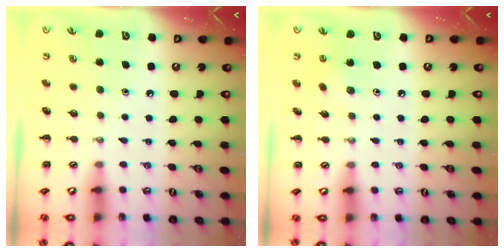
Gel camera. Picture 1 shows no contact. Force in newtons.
{"total": 5.8, "press": 5.6, "slide": 1.5}